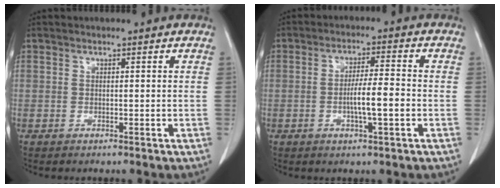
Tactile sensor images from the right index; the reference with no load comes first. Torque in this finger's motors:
{"motor_torque": [1.20, -0.34, 0.60, 0.12]}